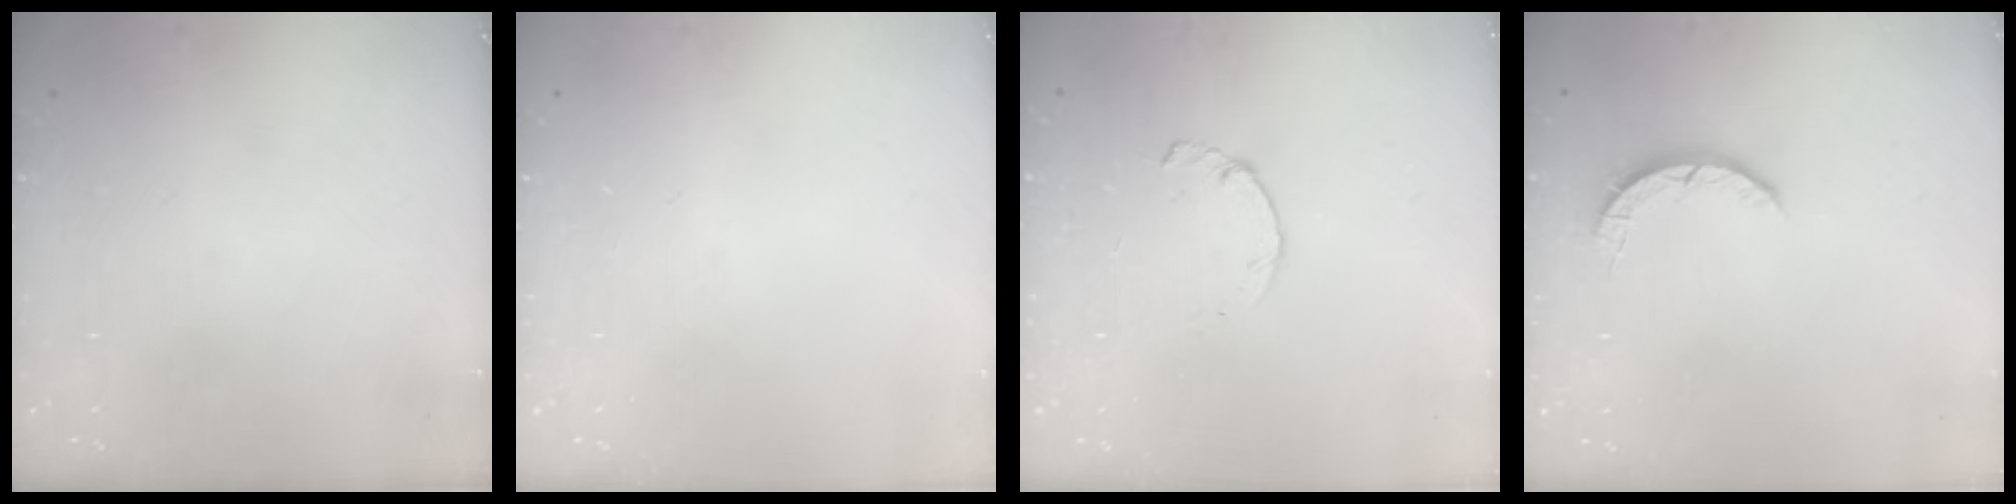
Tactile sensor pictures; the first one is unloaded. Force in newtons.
{"total": 0.0}
{"total": 2.2, "press": 2.2, "slide": 0.2}
{"total": 2.7, "press": 2.7, "slide": 0.4}